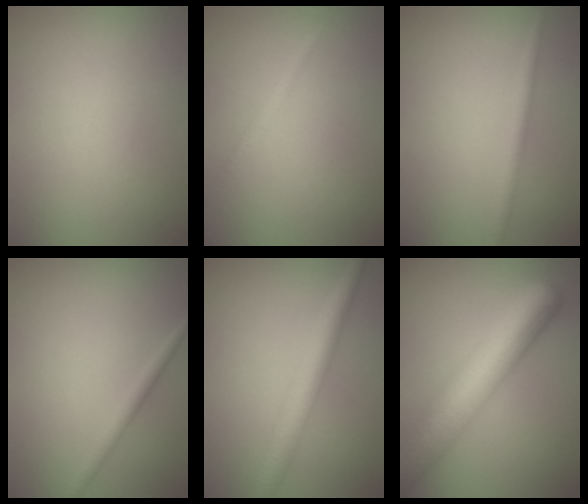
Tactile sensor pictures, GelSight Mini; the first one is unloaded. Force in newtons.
{"total": 1.2, "press": 1.2, "slide": 0.0}
{"total": 1.9, "press": 1.9, "slide": 0.1}
{"total": 1.5, "press": 1.5, "slide": 0.1}
{"total": 4.1, "press": 4.1, "slide": 0.1}
{"total": 10.0, "press": 10.0, "slide": 0.4}